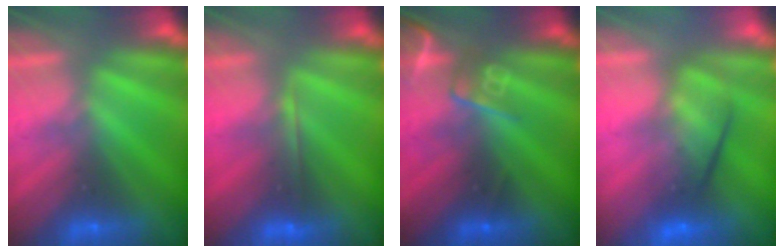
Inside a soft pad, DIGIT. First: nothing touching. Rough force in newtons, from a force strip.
{"total": 2.0}
{"total": 2.6}
{"total": 7.3}